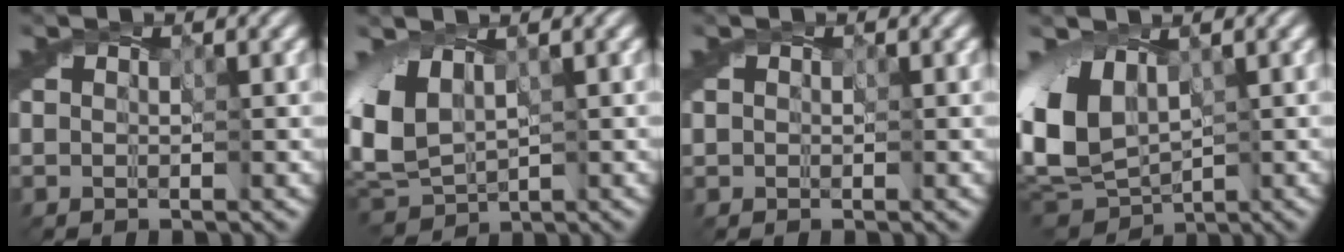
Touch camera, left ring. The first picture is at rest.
{"total": 5.6, "force": [1.1, 3.3, 4.4], "torque": [-0.107, 0.009, 0.016]}
{"total": 0.0}
{"total": 8.3, "force": [0.6, 5.4, 6.2], "torque": [-0.160, 0.001, 0.010]}